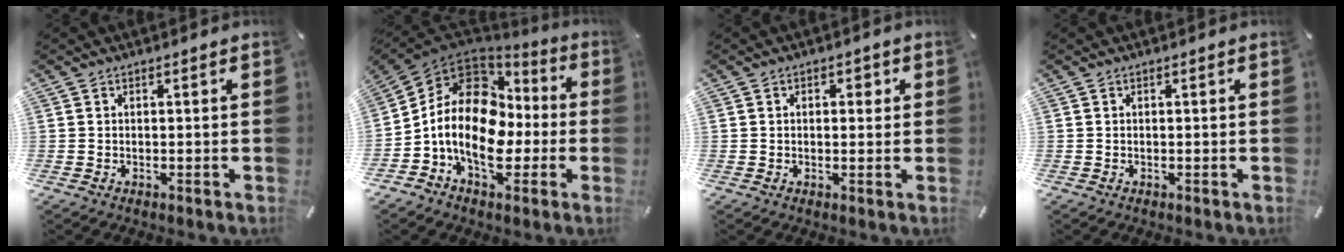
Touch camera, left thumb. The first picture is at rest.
{"total": 17.0, "force": [-2.6, 12.7, 11.1], "torque": [-0.222, 0.015, -0.043]}
{"total": 1.7, "force": [0.3, 1.2, 1.2], "torque": [-0.017, 0.005, 0.001]}
{"total": 0.0}